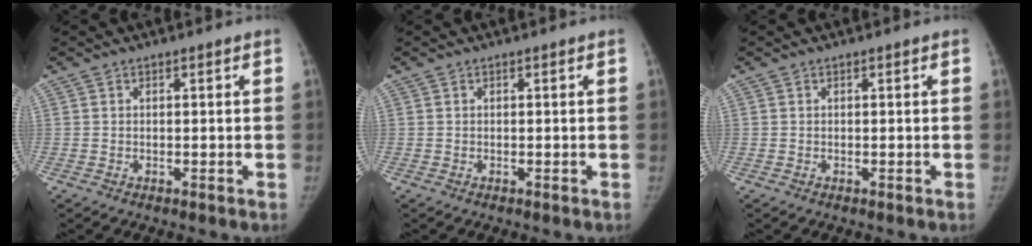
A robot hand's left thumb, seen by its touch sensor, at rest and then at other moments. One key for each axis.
{"total": 0.0}
{"total": 0.0}